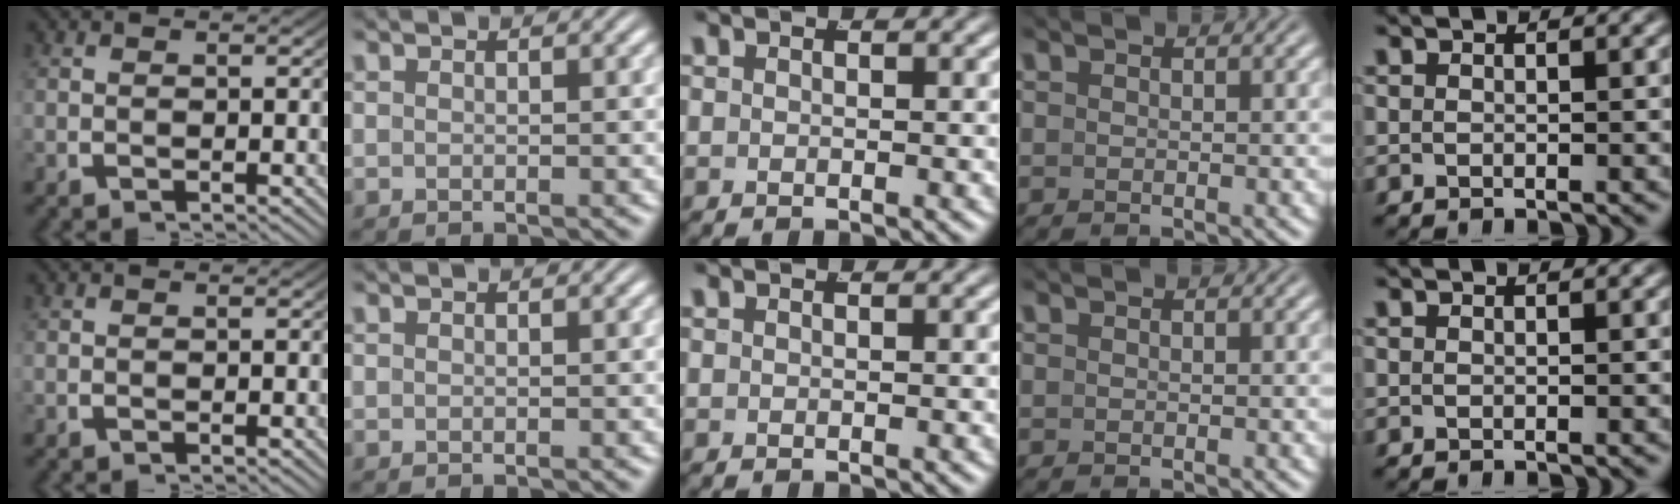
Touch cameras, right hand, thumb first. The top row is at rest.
{}